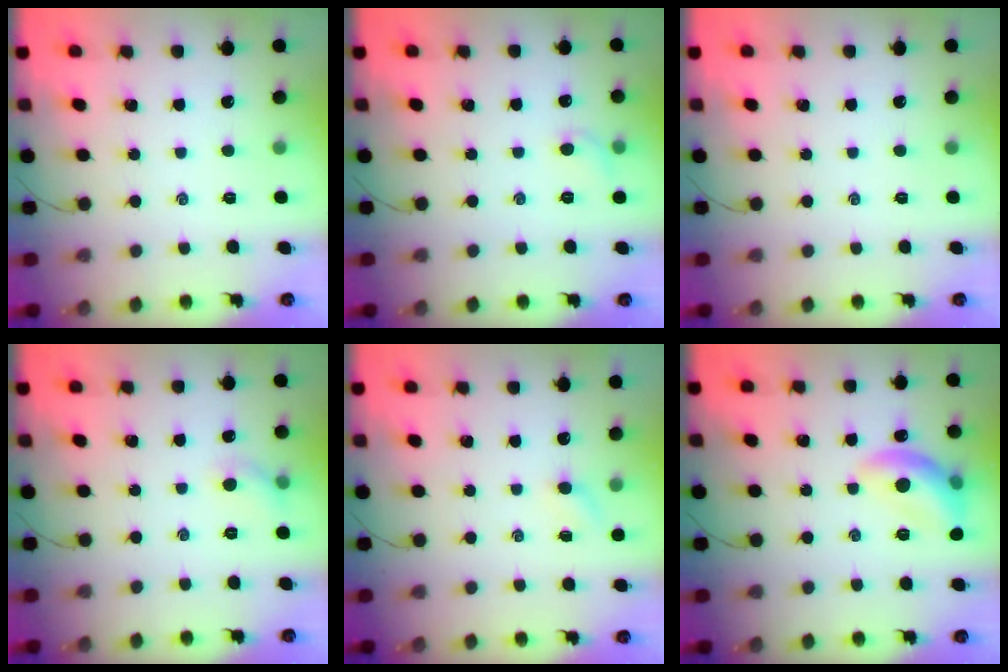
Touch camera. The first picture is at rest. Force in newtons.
{"total": 5.3, "press": 5.1, "slide": 1.5}
{"total": 0.0}
{"total": 4.7, "press": 4.5, "slide": 1.2}
{"total": 2.8, "press": 2.7, "slide": 0.8}
{"total": 11.7, "press": 11.6, "slide": 1.0}